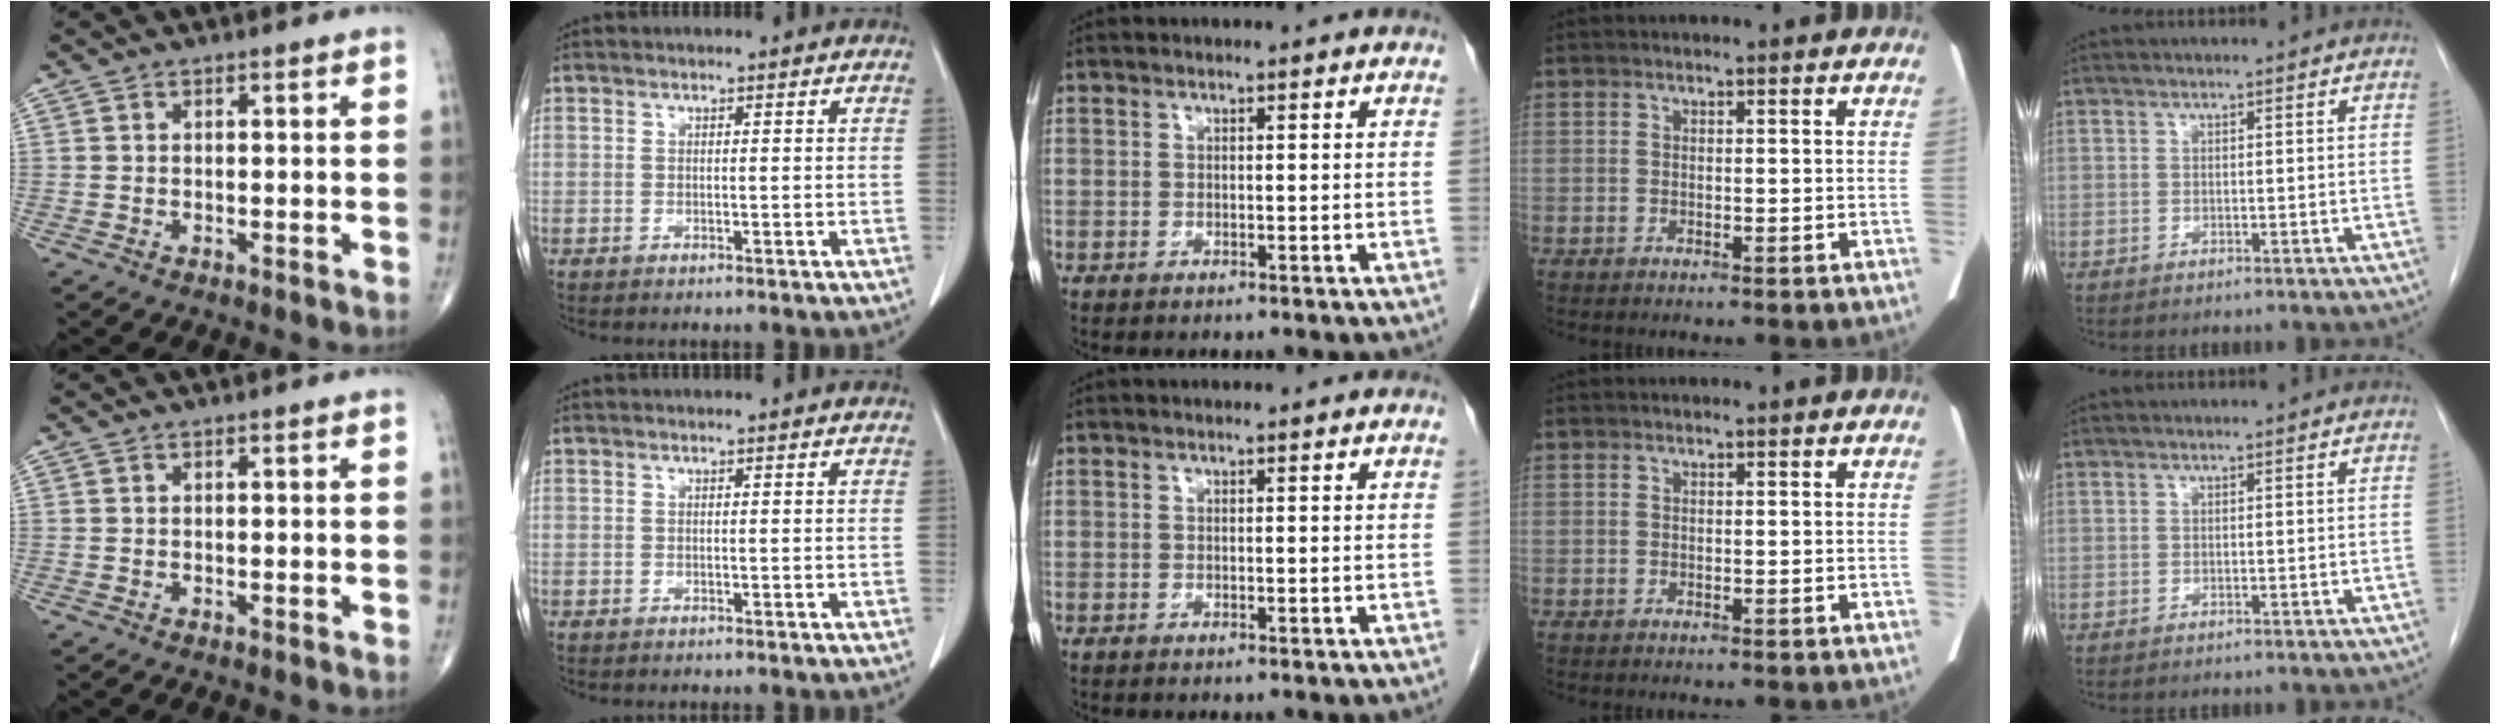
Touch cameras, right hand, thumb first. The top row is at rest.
{}